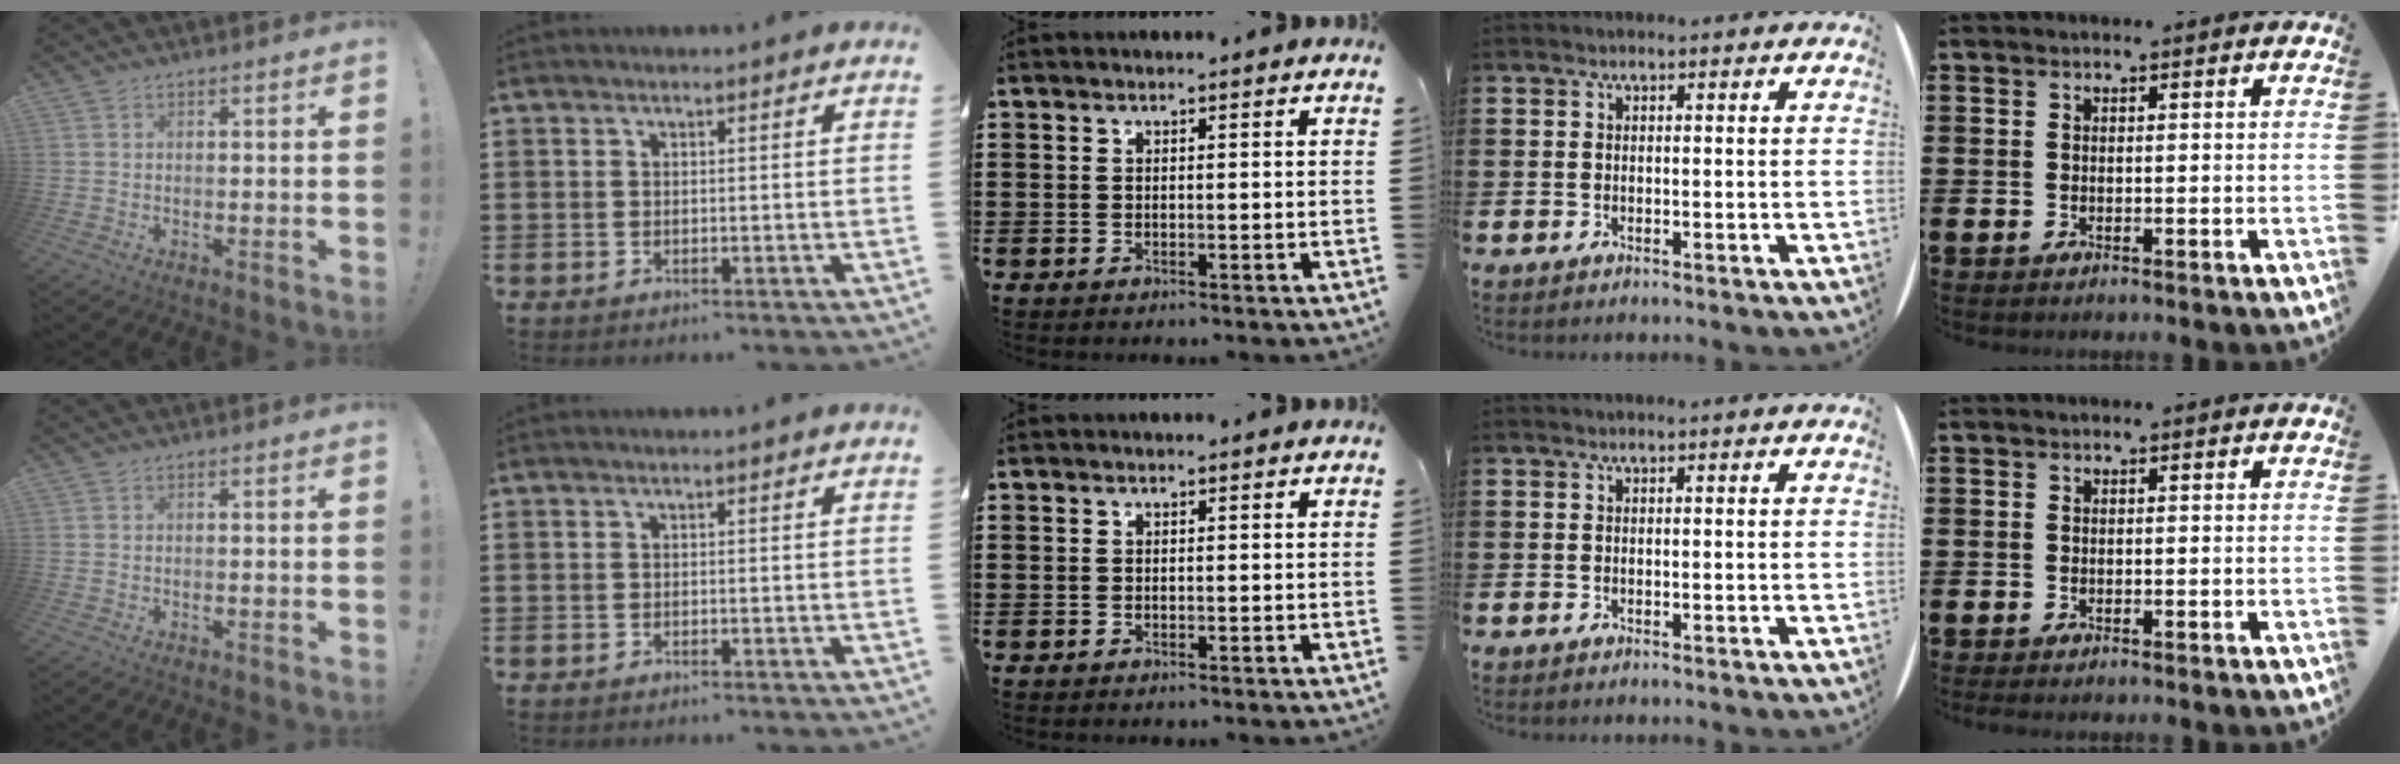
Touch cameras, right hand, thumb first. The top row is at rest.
{}